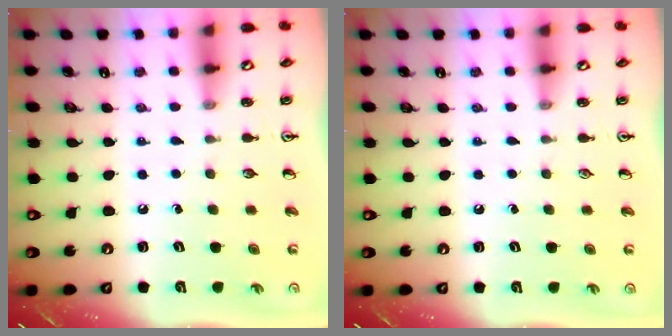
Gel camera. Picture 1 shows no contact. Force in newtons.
{"total": 0.0}